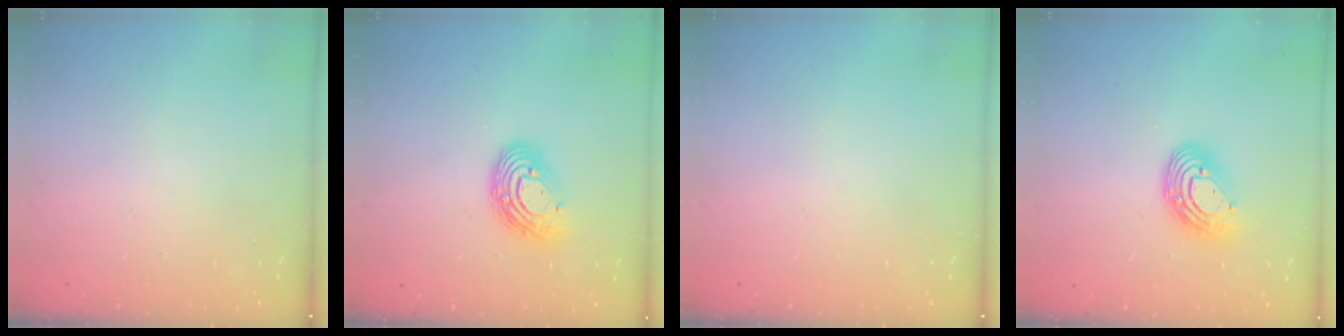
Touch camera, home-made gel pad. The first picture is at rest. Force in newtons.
{"total": 11.5, "press": 11.5, "slide": 0.2}
{"total": 0.0}
{"total": 11.6, "press": 11.5, "slide": 1.1}